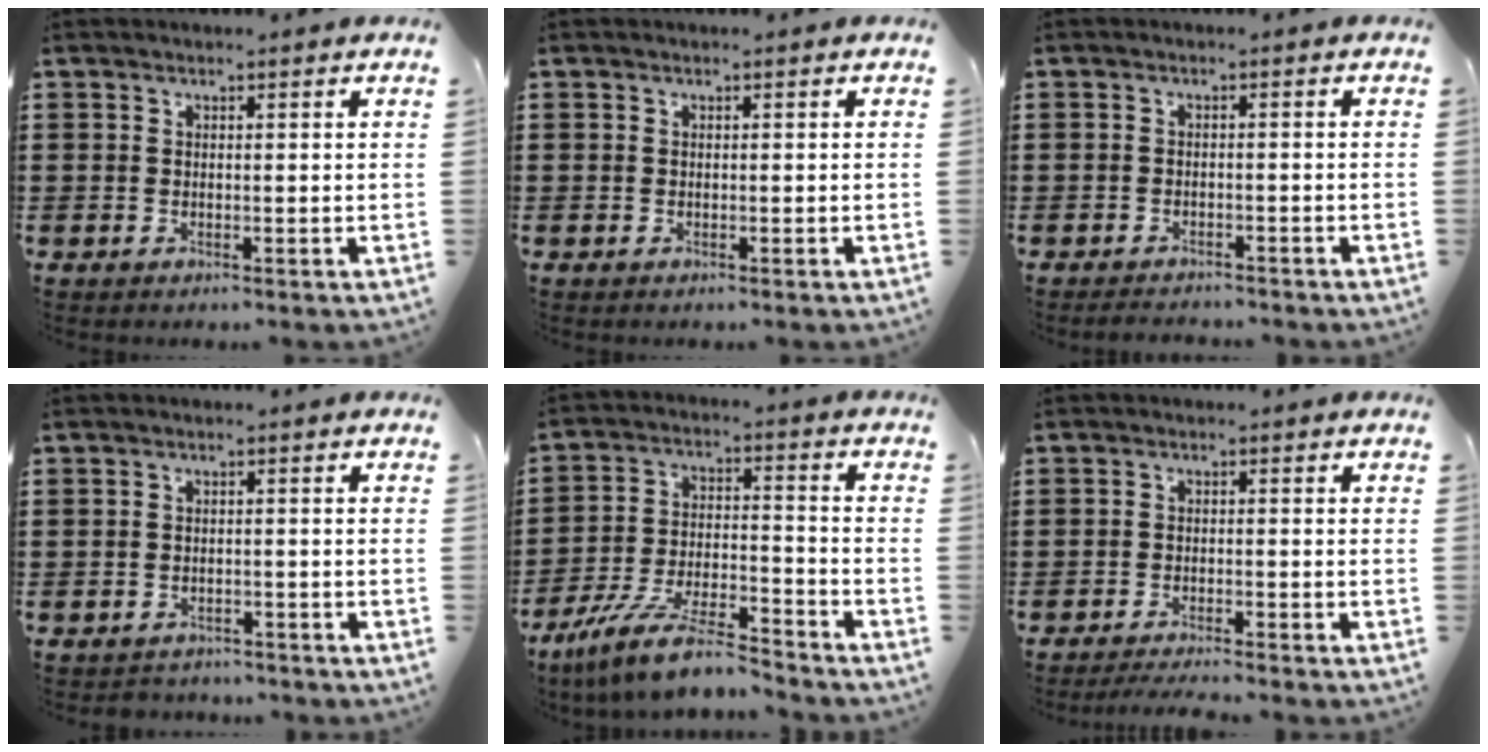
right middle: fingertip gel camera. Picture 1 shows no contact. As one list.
[{"total": 0.0}, {"total": 1.4, "force": [-1.4, 0.1, 0.1], "torque": [-0.006, 0.001, -0.030]}, {"total": 1.4, "force": [-1.4, 0.4, -0.1], "torque": [-0.004, 0.001, -0.032]}, {"total": 10.2, "force": [-8.8, 1.1, 5.1], "torque": [-0.100, 0.014, -0.172]}, {"total": 2.1, "force": [-2.0, -0.1, 0.6], "torque": [-0.009, 0.000, -0.039]}]